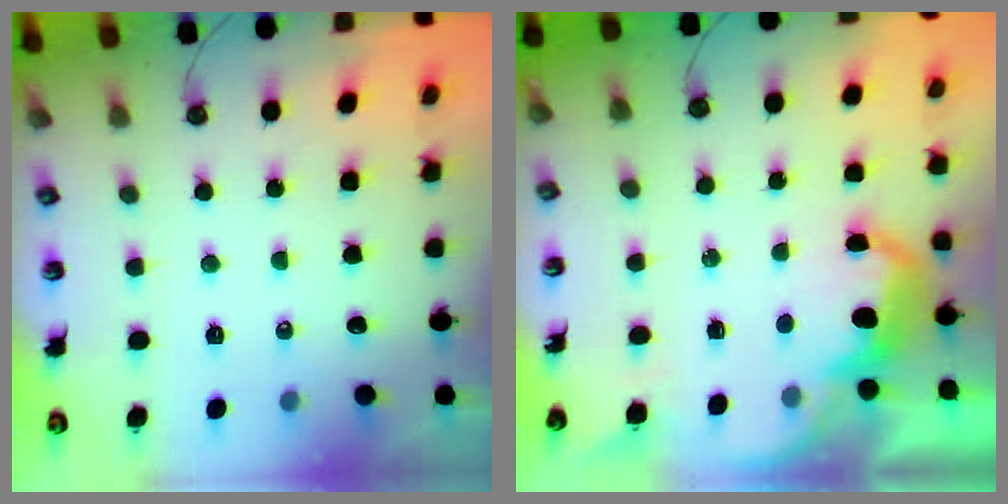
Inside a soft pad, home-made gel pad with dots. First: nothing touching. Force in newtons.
{"total": 7.4, "press": 7.3, "slide": 0.6}